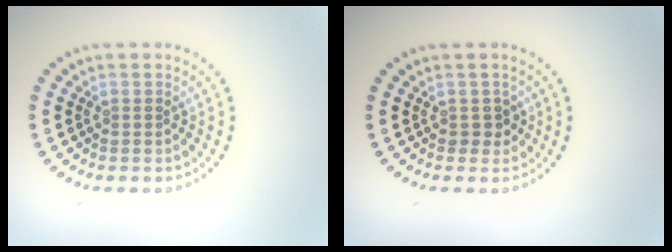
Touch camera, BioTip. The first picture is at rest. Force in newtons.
{"total": 1.1, "press": 1.0, "slide": 0.4}